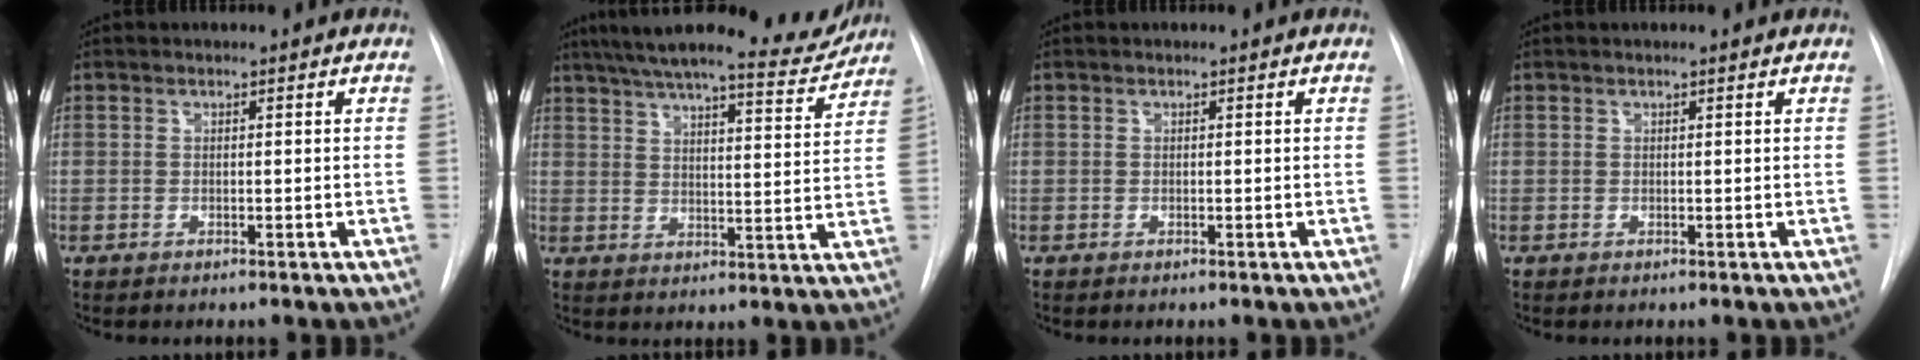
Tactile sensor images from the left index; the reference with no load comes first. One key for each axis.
{"total": 16.6, "fx": 15.0, "fy": 1.8, "fz": 6.8, "tx": -0.100, "ty": -0.012, "tz": 0.199}
{"total": 0.0}
{"total": 1.0, "fx": 0.9, "fy": -0.1, "fz": 0.4, "tx": -0.010, "ty": 0.006, "tz": 0.012}